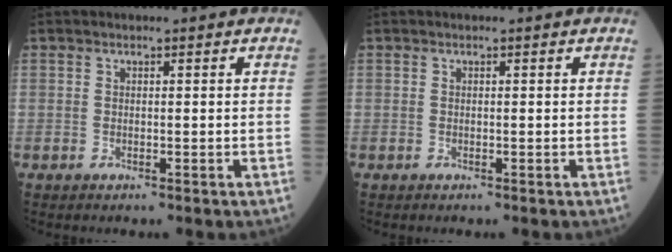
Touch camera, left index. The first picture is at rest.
{"total": 0.0}